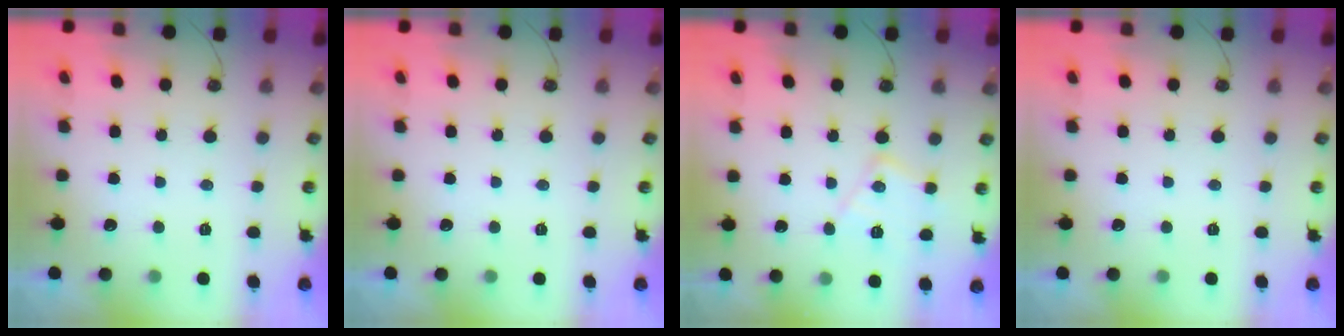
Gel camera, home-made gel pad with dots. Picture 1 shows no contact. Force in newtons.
{"total": 0.0}
{"total": 11.0, "press": 11.0, "slide": 0.5}
{"total": 0.0}